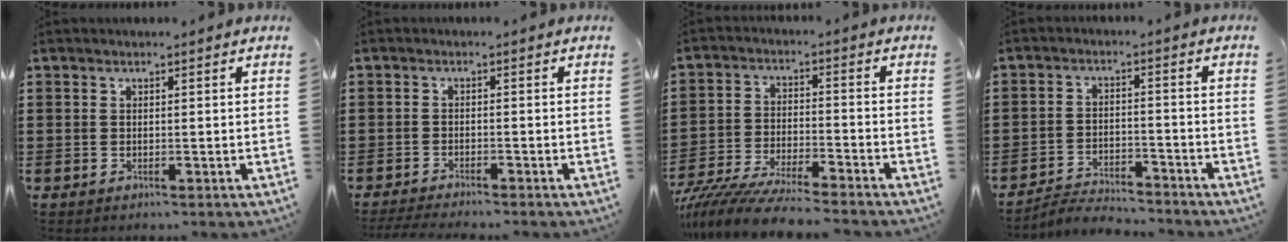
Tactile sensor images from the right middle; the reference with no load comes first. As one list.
[{"total": 2.2, "force": [-2.1, -0.2, 0.6], "torque": [-0.018, -0.006, -0.042]}, {"total": 7.7, "force": [-7.4, 0.0, 2.4], "torque": [-0.054, -0.004, -0.144]}, {"total": 3.8, "force": [-3.7, 0.3, 0.4], "torque": [-0.013, 0.006, -0.079]}]